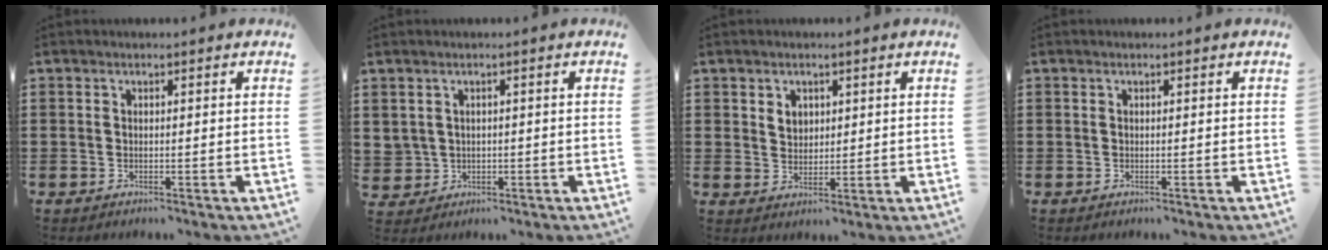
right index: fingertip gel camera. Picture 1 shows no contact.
{"total": 1.8, "force": [0.6, 1.7, 0.1], "torque": [-0.011, 0.007, 0.010]}
{"total": 2.4, "force": [1.3, 1.9, 0.8], "torque": [-0.022, 0.006, 0.025]}
{"total": 0.0}